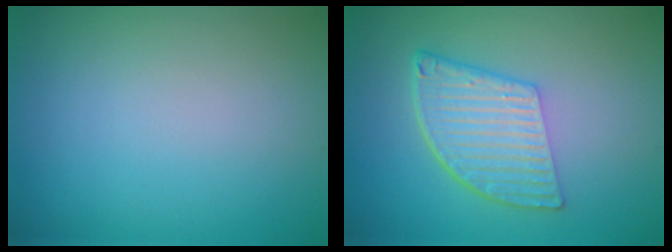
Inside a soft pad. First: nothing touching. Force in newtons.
{"total": 5.7, "press": 3.9, "slide": 4.2}